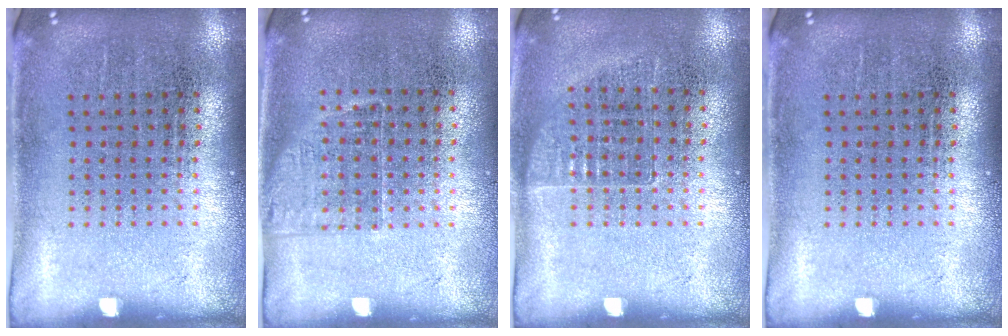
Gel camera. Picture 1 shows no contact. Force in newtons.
{"total": 1.2, "press": 0.9, "slide": 0.7}
{"total": 0.7, "press": 0.7, "slide": 0.1}
{"total": 0.0}